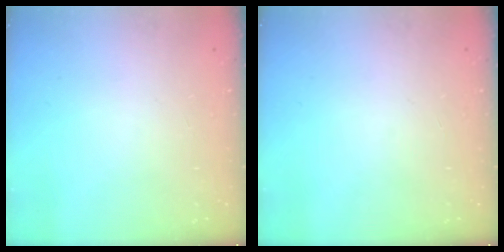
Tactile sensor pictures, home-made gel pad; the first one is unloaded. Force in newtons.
{"total": 0.0}